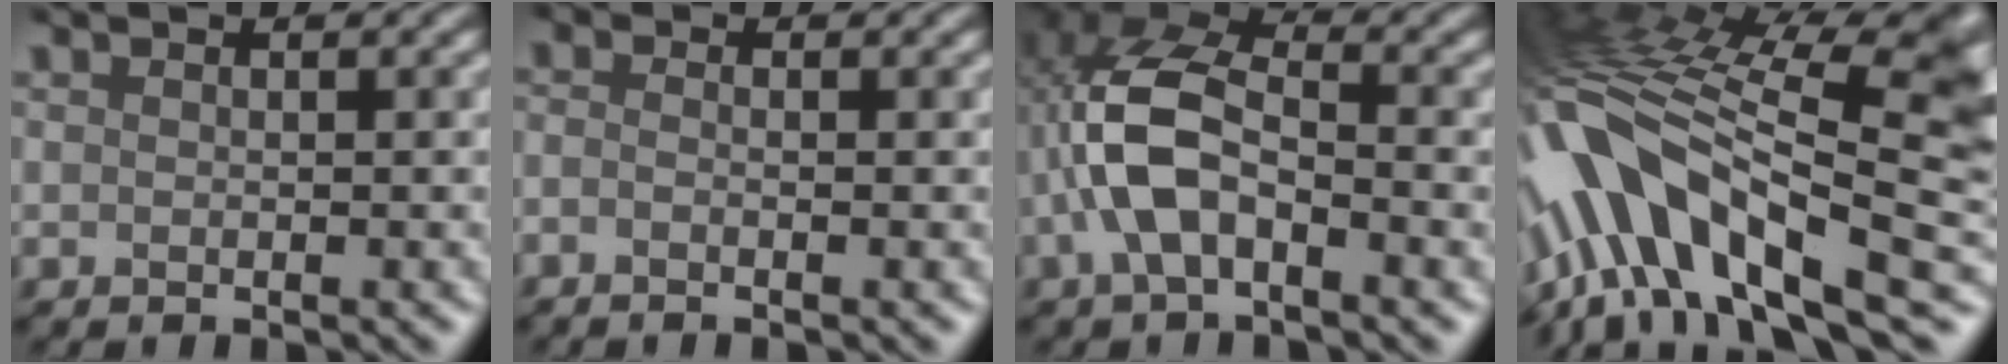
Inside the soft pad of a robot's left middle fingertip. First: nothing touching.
{"total": 1.3, "force": [-1.2, 0.2, 0.4], "torque": [-0.014, -0.005, -0.017]}
{"total": 6.2, "force": [-1.7, 3.3, 4.9], "torque": [-0.125, 0.016, -0.033]}
{"total": 14.3, "force": [-4.1, 6.3, 12.2], "torque": [-0.249, 0.013, -0.069]}